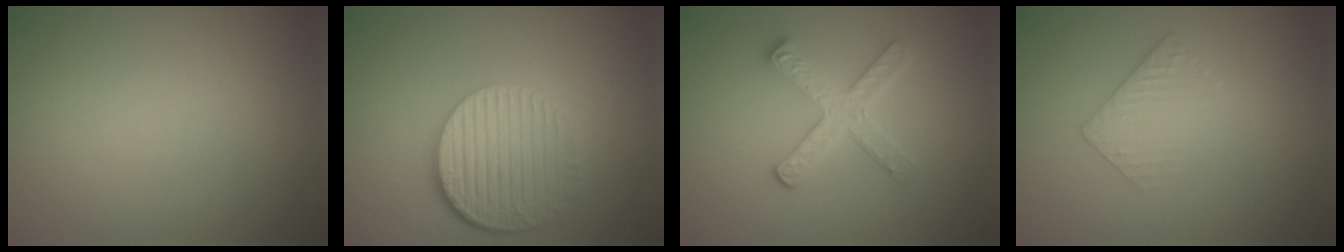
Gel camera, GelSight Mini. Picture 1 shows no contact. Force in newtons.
{"total": 6.0, "press": 4.2, "slide": 4.3}
{"total": 3.1, "press": 2.9, "slide": 1.2}
{"total": 2.5, "press": 2.4, "slide": 0.5}